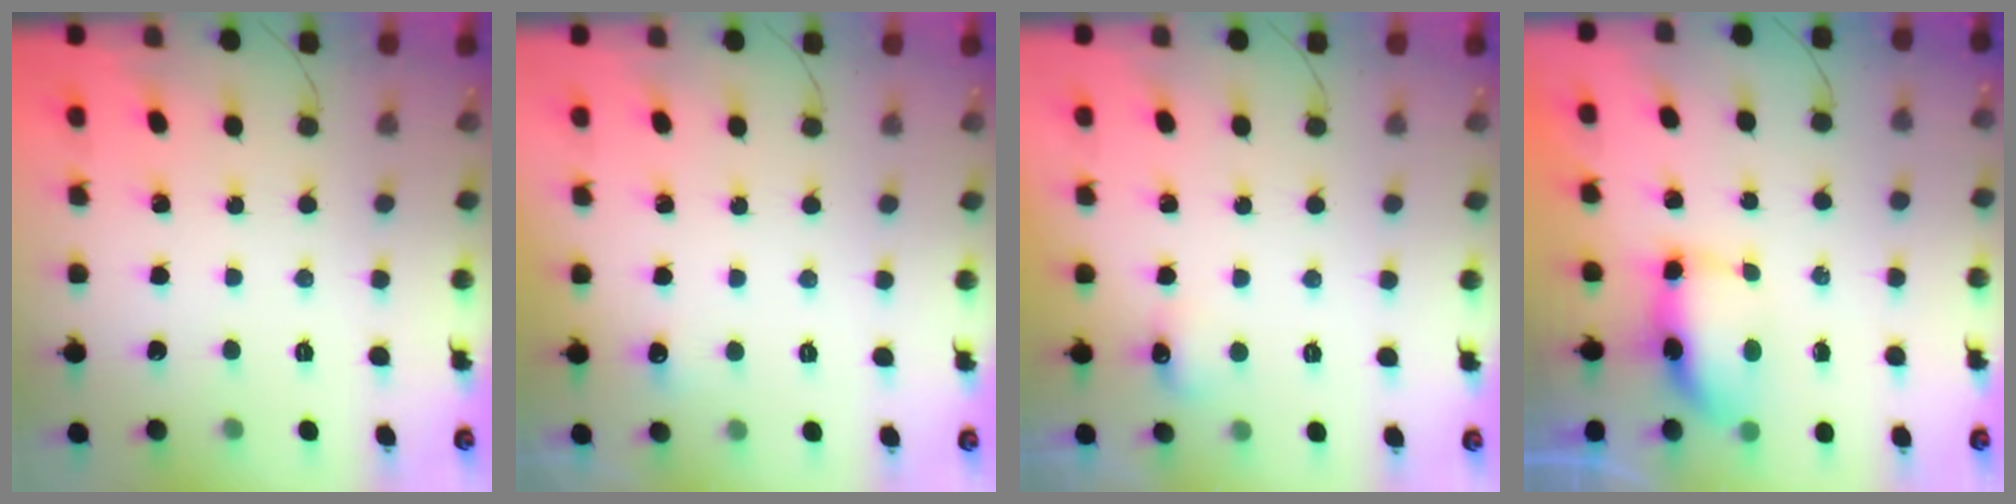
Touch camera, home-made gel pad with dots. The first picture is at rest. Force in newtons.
{"total": 4.1, "press": 3.9, "slide": 1.3}
{"total": 5.1, "press": 5.0, "slide": 1.3}
{"total": 6.8, "press": 6.8, "slide": 0.7}